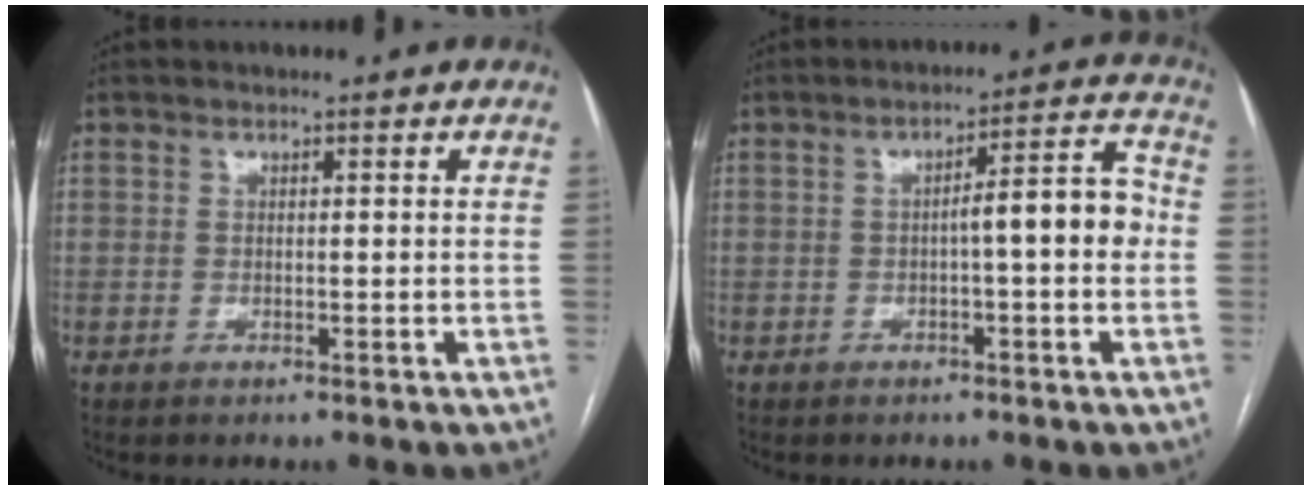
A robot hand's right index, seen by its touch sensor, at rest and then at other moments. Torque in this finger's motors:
{"motor_torque": [0.98, 0.05, 0.33, 0.07]}